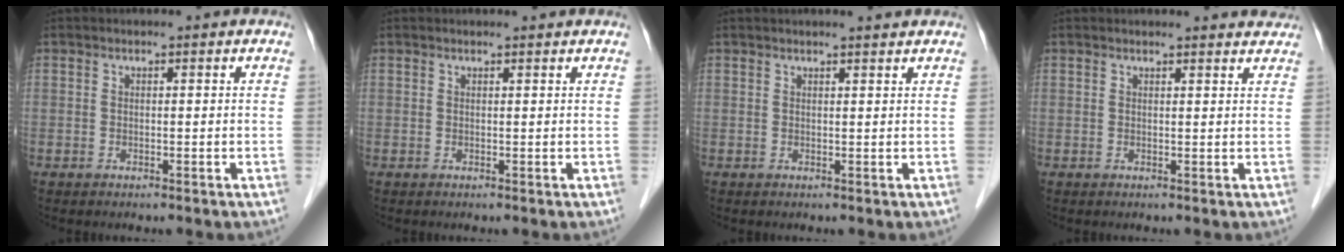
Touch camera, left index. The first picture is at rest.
{"total": 1.3, "force": [1.2, 0.0, 0.1], "torque": [-0.010, 0.003, 0.015]}
{"total": 2.6, "force": [2.4, -0.1, 0.8], "torque": [-0.014, 0.008, 0.029]}
{"total": 4.9, "force": [4.9, 0.5, 0.5], "torque": [-0.004, -0.002, 0.038]}